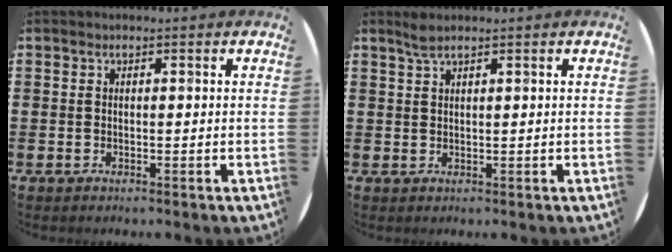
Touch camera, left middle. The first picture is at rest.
{"total": 1.5, "force": [1.2, 0.0, 0.9], "torque": [-0.018, 0.002, 0.022]}